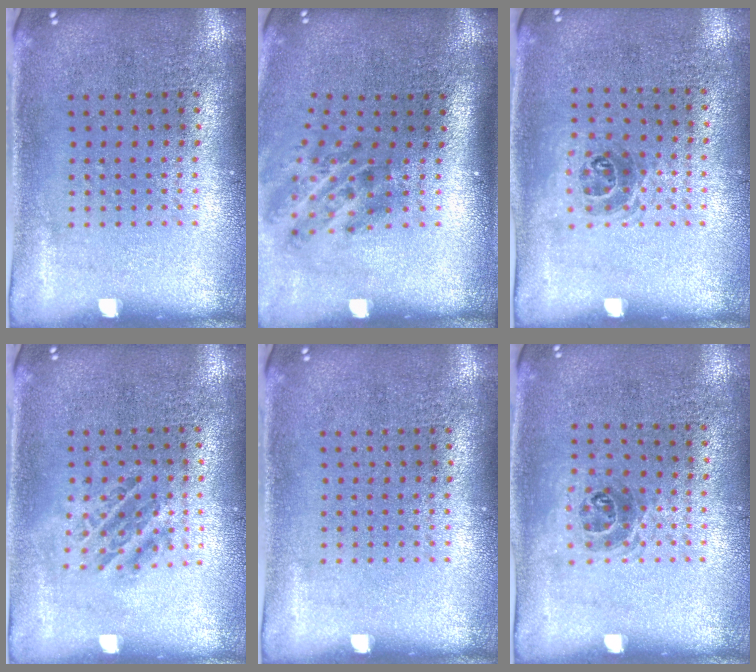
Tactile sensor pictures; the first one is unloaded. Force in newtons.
{"total": 1.9, "press": 1.2, "slide": 1.5}
{"total": 1.0, "press": 0.7, "slide": 0.6}
{"total": 1.1, "press": 1.0, "slide": 0.4}
{"total": 0.0}
{"total": 1.0, "press": 0.7, "slide": 0.6}